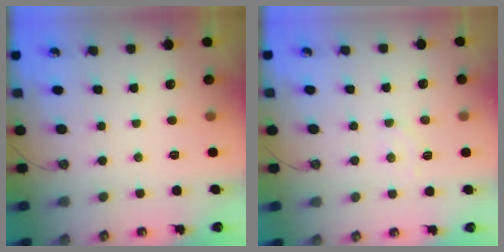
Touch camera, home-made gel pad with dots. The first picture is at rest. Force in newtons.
{"total": 4.6, "press": 4.6, "slide": 0.7}